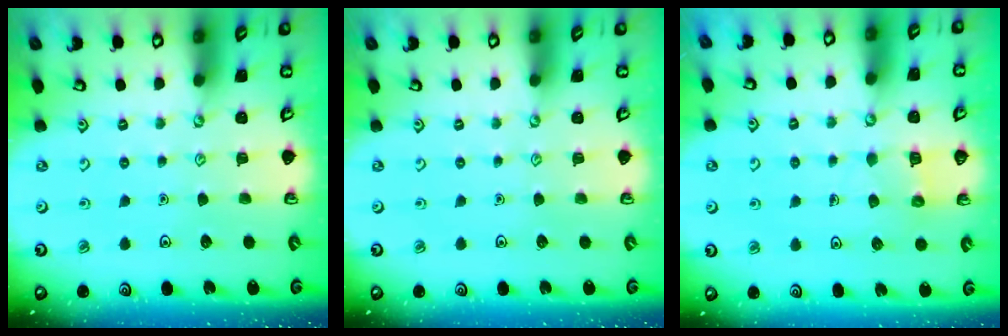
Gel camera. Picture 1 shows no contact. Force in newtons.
{"total": 0.0}
{"total": 5.8, "press": 5.7, "slide": 0.5}